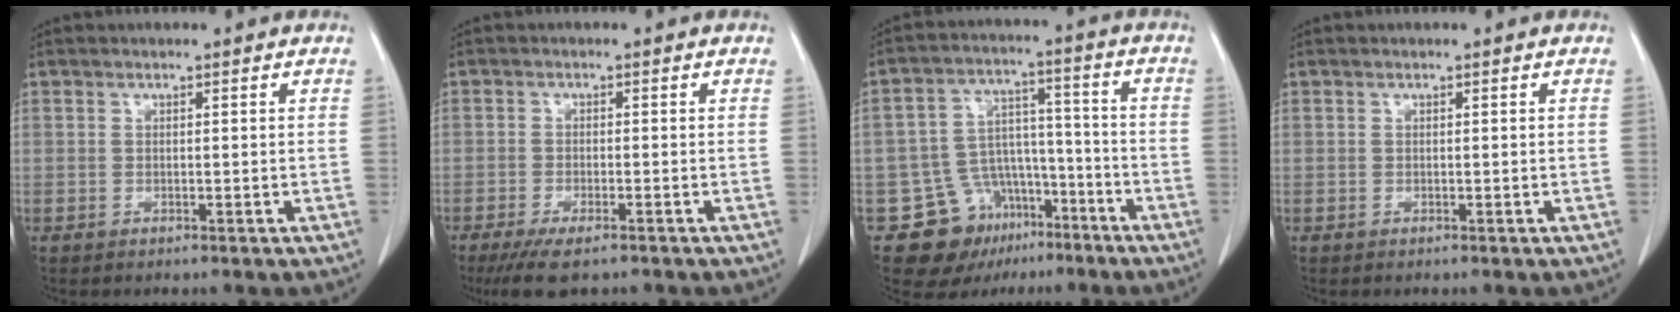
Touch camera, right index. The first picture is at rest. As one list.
[{"total": 6.1, "force": [-4.5, 1.4, 3.9], "torque": [-0.063, -0.014, -0.073]}, {"total": 12.0, "force": [-7.2, 8.7, 4.2], "torque": [-0.067, 0.049, -0.103]}, {"total": 0.0}]